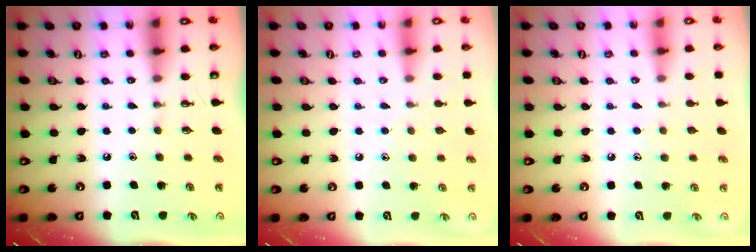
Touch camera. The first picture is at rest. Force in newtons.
{"total": 3.8, "press": 3.8, "slide": 0.4}
{"total": 5.2, "press": 5.2, "slide": 0.6}